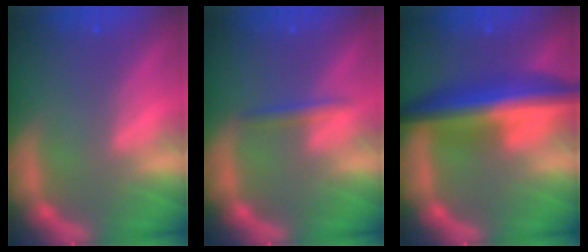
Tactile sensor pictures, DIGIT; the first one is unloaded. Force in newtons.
{"total": 1.4}
{"total": 8.4}